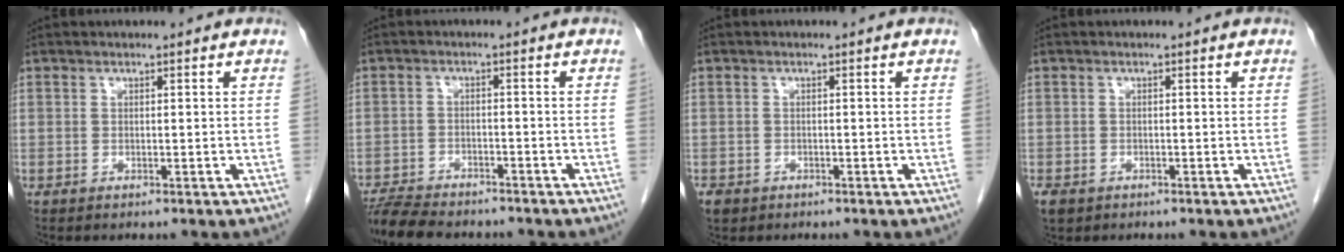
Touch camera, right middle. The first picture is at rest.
{"total": 9.4, "force": [-8.5, 2.2, 3.4], "torque": [-0.057, -0.011, -0.133]}
{"total": 1.9, "force": [-1.3, 1.3, 0.6], "torque": [-0.015, 0.000, -0.018]}
{"total": 2.1, "force": [-1.3, 1.4, 0.8], "torque": [-0.021, -0.002, -0.018]}